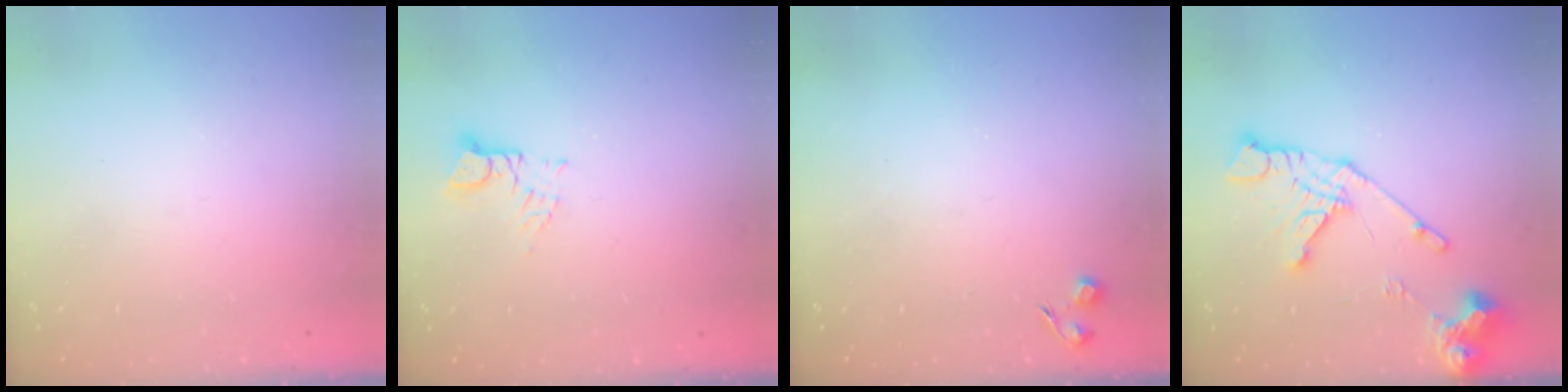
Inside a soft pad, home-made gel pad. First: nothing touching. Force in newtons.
{"total": 2.8, "press": 2.8, "slide": 0.3}
{"total": 4.9, "press": 4.9, "slide": 0.5}
{"total": 14.7, "press": 14.6, "slide": 1.8}